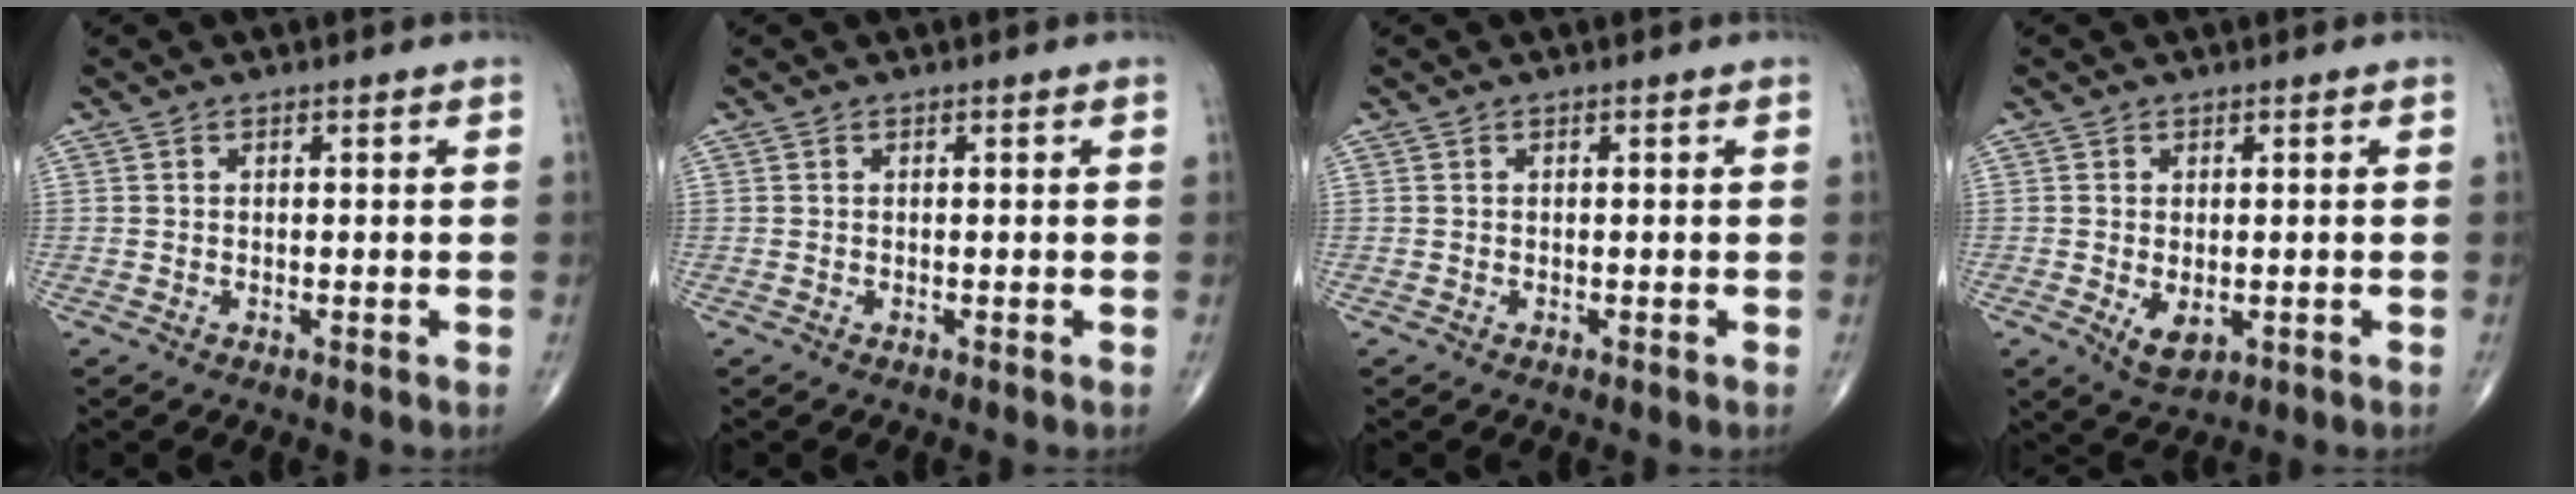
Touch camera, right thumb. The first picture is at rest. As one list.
[{"total": 0.0}, {"total": 0.0}, {"total": 3.9, "force": [-0.8, 2.2, 3.2], "torque": [-0.047, -0.010, -0.001]}]